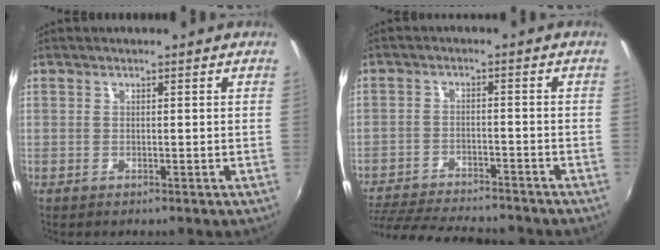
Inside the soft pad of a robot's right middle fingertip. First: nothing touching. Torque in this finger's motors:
{"motor_torque": [1.03, -1.11, 0.10, 0.06]}